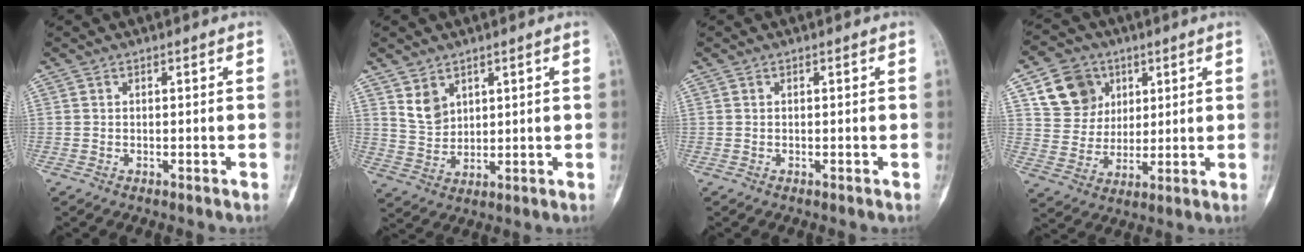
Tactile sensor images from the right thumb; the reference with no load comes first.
{"total": 5.0, "force": [2.9, 3.4, 2.3], "torque": [-0.029, -0.023, 0.068]}
{"total": 0.0}
{"total": 11.2, "force": [4.9, 9.3, 4.0], "torque": [-0.038, -0.013, 0.093]}